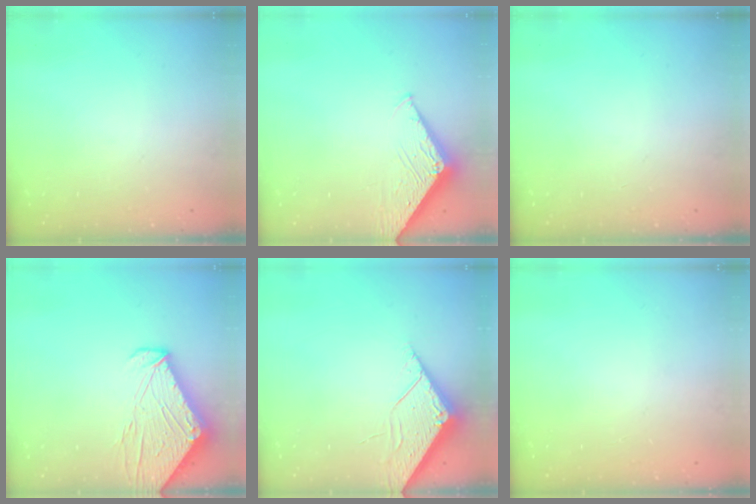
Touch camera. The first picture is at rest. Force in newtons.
{"total": 6.5, "press": 6.5, "slide": 0.4}
{"total": 0.0}
{"total": 10.2, "press": 10.1, "slide": 1.3}
{"total": 4.0, "press": 3.9, "slide": 0.4}
{"total": 0.0}